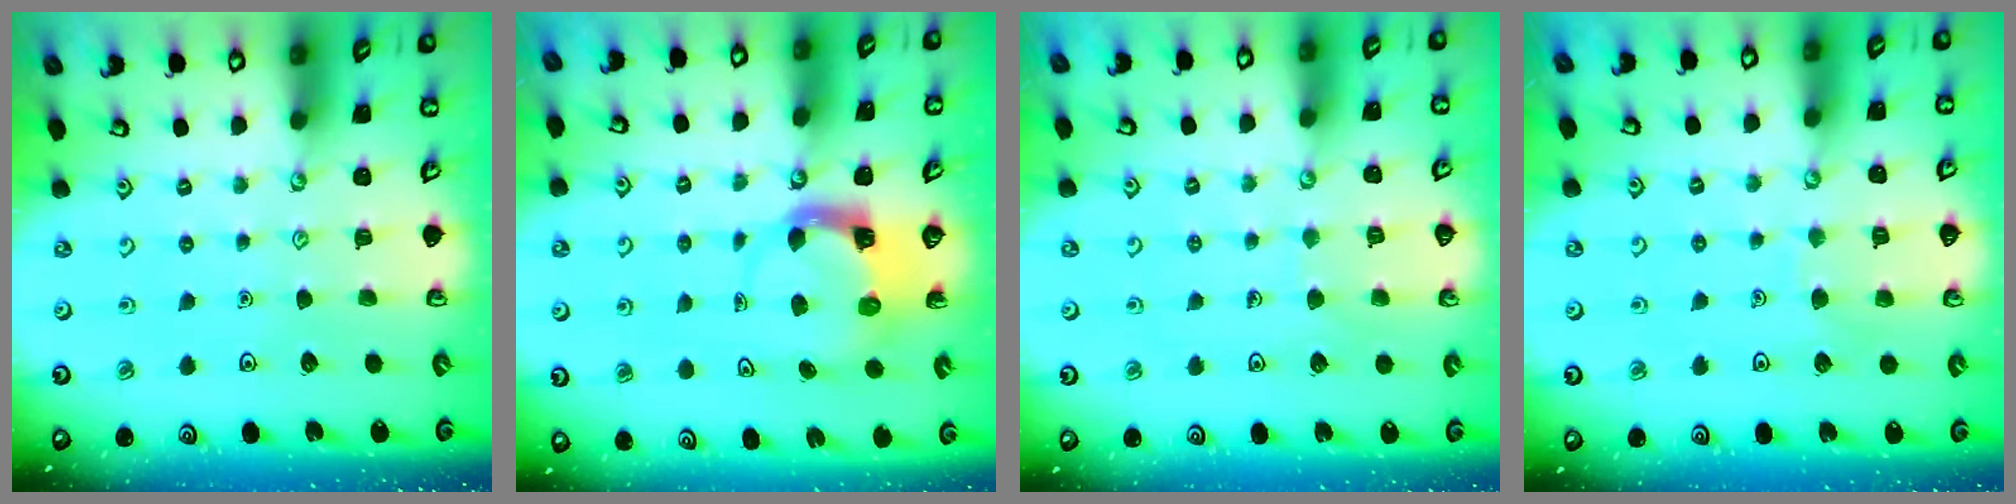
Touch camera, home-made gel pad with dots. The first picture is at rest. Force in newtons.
{"total": 3.7, "press": 3.6, "slide": 0.6}
{"total": 5.2, "press": 5.1, "slide": 0.3}
{"total": 5.3, "press": 5.3, "slide": 0.5}